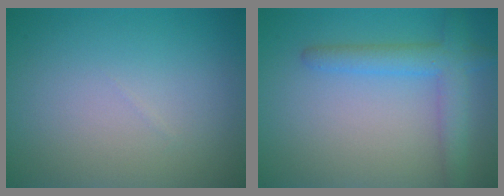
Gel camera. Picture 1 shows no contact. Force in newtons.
{"total": 3.6, "press": 3.6, "slide": 0.1}